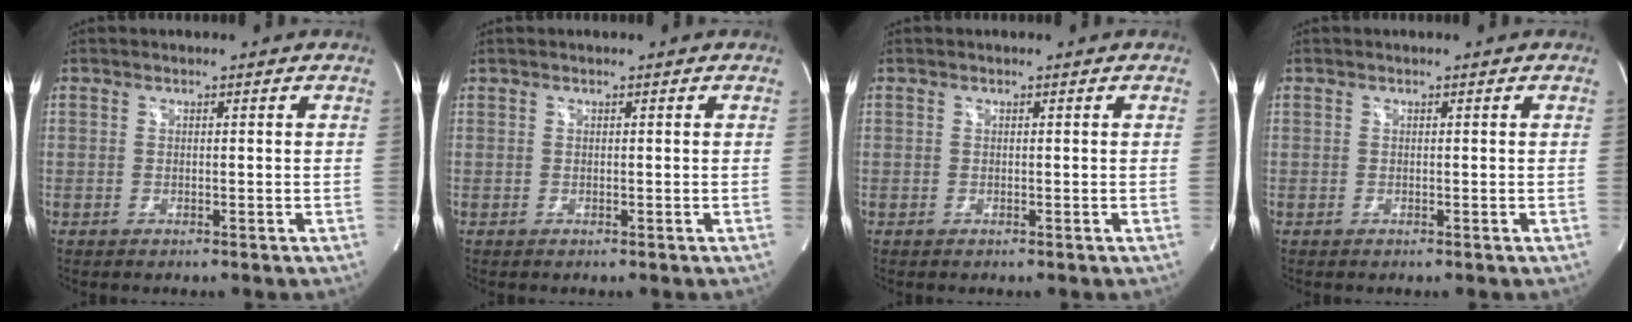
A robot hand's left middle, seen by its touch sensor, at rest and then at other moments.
{"total": 0.0}
{"total": 0.0}
{"total": 0.0}